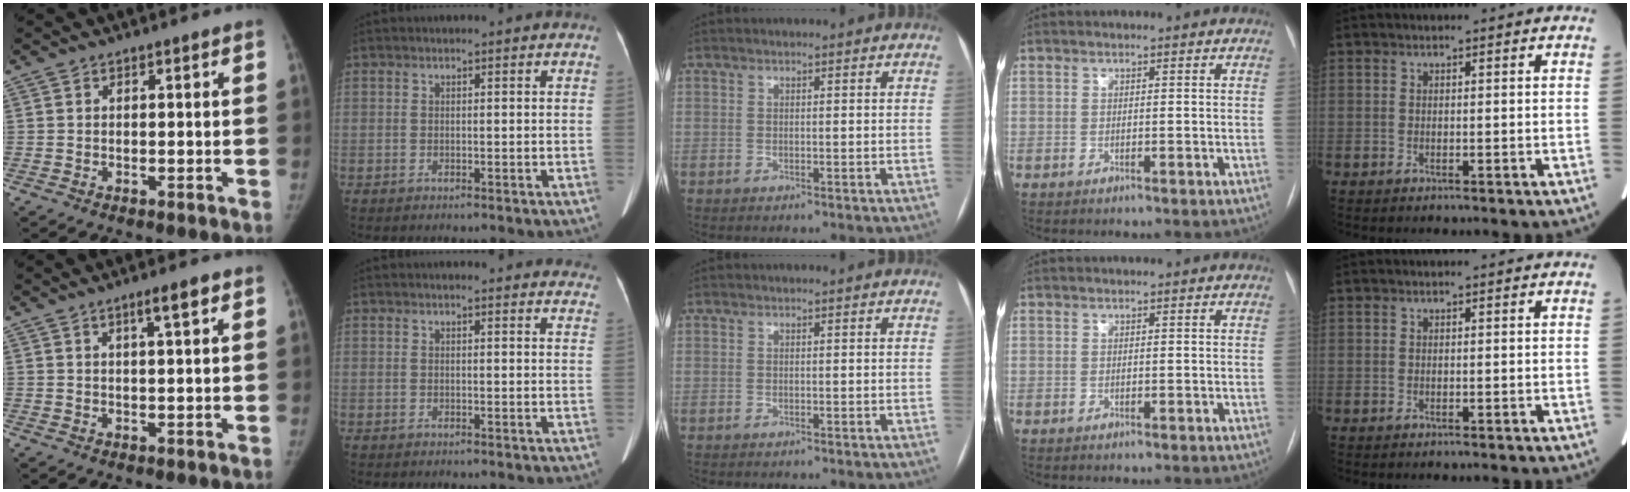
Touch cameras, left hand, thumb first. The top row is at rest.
{"thumb": {"total": 3.5, "force": [1.8, 0.3, 3.0], "torque": [-0.044, -0.005, 0.031]}, "index": {"total": 11.4, "force": [10.8, 2.5, 2.8], "torque": [0.001, 0.000, 0.096]}}